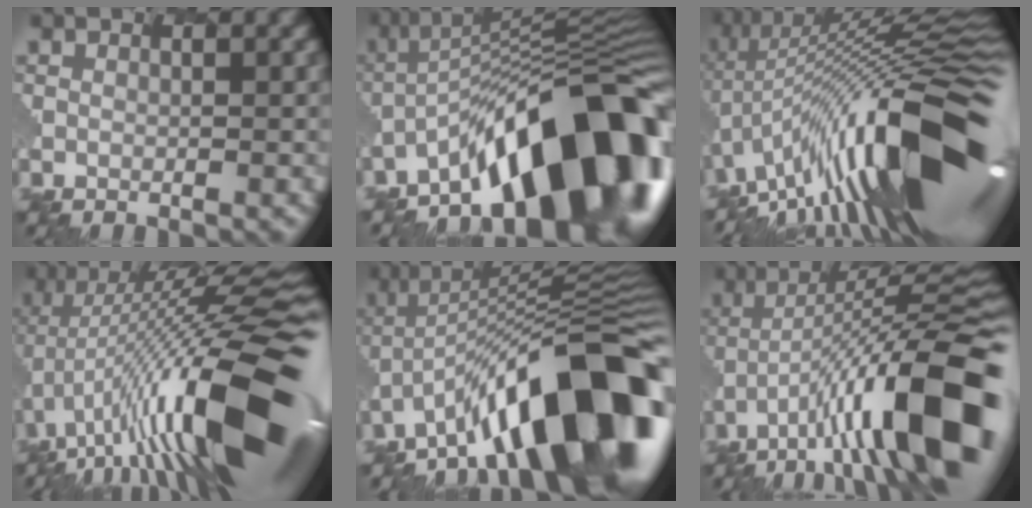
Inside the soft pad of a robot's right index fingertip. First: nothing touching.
{"total": 13.8, "force": [-8.3, 4.7, 10.0], "torque": [-0.136, 0.020, -0.153]}
{"total": 16.9, "force": [-2.7, 4.9, 15.9], "torque": [-0.225, 0.035, -0.061]}
{"total": 17.3, "force": [-2.8, 5.3, 16.3], "torque": [-0.262, 0.020, -0.059]}
{"total": 14.4, "force": [-7.9, 4.3, 11.3], "torque": [-0.148, 0.031, -0.146]}
{"total": 13.4, "force": [-6.6, 3.1, 11.3], "torque": [-0.186, 0.016, -0.109]}